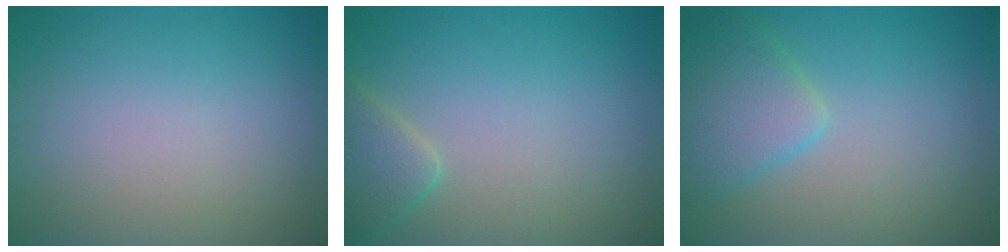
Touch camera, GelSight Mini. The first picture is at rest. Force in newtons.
{"total": 2.8, "press": 2.8, "slide": 0.1}
{"total": 3.9, "press": 3.9, "slide": 0.2}